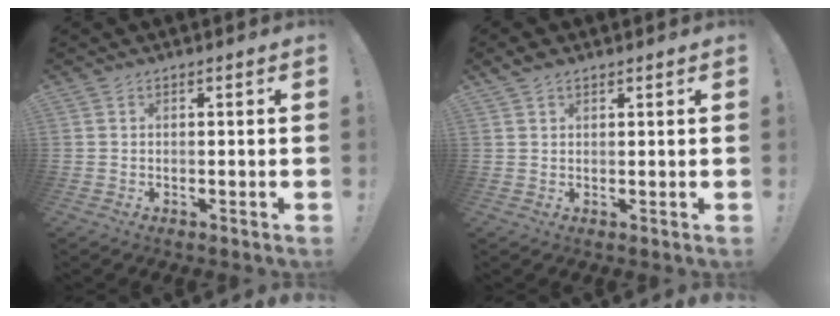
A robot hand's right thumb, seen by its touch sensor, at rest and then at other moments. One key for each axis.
{"total": 2.3, "fx": 1.7, "fy": 1.0, "fz": 1.0, "tx": -0.017, "ty": -0.006, "tz": 0.033}